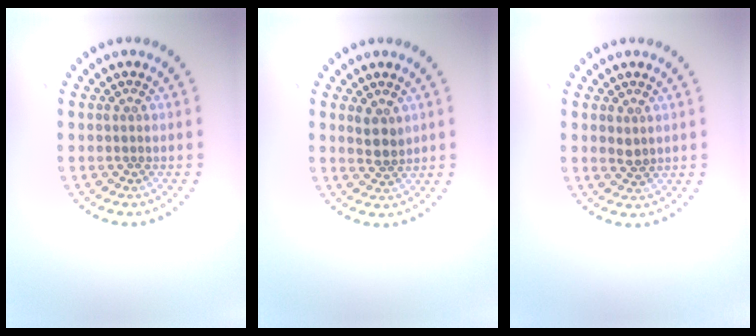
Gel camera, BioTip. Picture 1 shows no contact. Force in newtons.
{"total": 1.8, "press": 1.5, "slide": 0.9}
{"total": 0.9, "press": 0.8, "slide": 0.3}